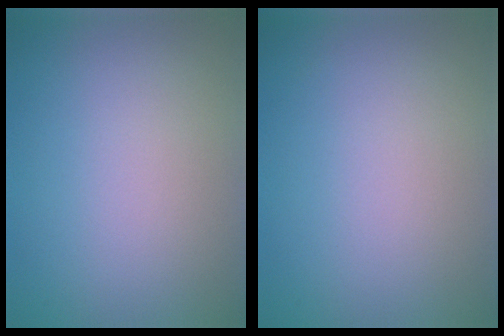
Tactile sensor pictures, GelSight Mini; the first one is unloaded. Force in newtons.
{"total": 0.0}